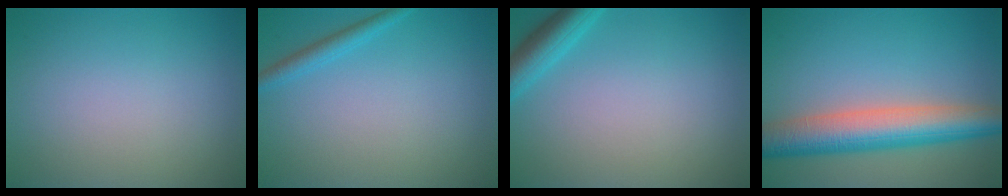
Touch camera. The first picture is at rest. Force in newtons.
{"total": 1.6, "press": 1.6, "slide": 0.1}
{"total": 3.3, "press": 3.3, "slide": 0.2}
{"total": 7.7, "press": 7.7, "slide": 0.3}